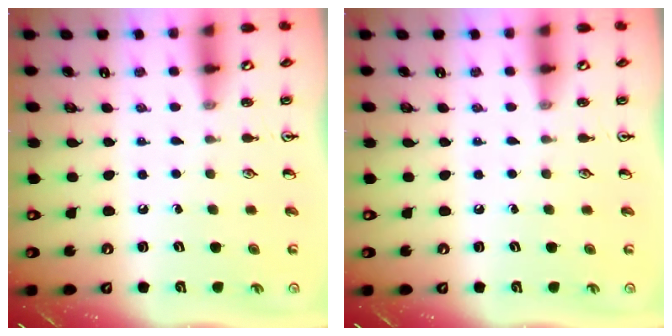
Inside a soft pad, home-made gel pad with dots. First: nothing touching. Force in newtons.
{"total": 0.0}